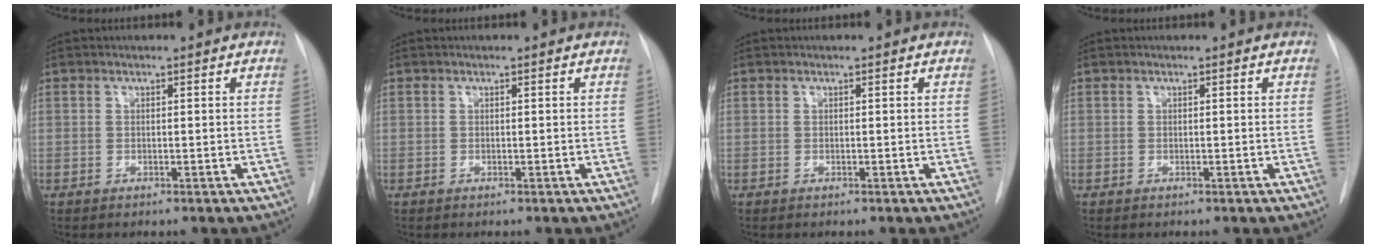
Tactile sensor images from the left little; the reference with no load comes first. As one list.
[{"total": 0.0}, {"total": 0.0}, {"total": 0.0}]